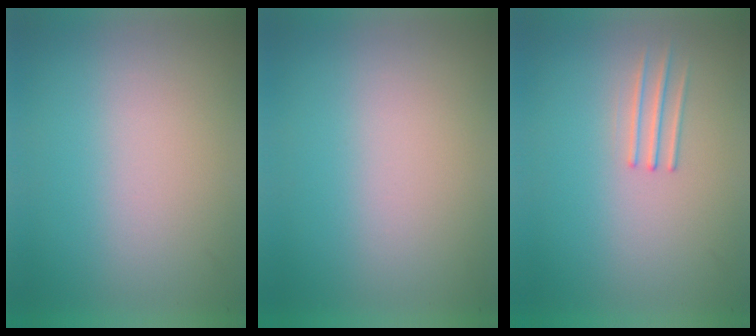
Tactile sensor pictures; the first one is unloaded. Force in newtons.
{"total": 0.0}
{"total": 1.2}